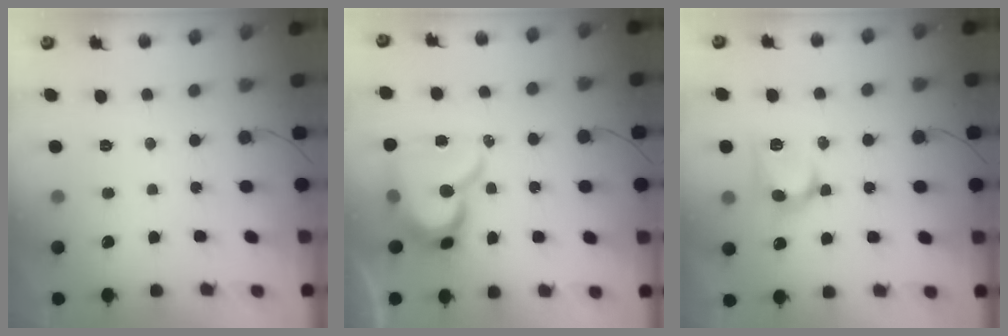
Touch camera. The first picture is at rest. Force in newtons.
{"total": 16.2, "press": 16.1, "slide": 1.6}
{"total": 10.1, "press": 10.0, "slide": 0.7}